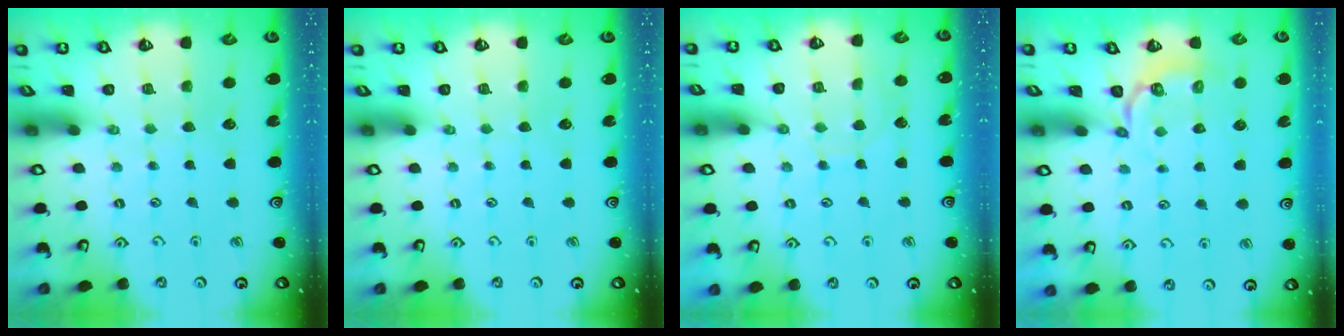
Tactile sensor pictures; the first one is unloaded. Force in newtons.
{"total": 0.0}
{"total": 5.3, "press": 5.3, "slide": 0.6}
{"total": 3.4, "press": 2.6, "slide": 2.2}